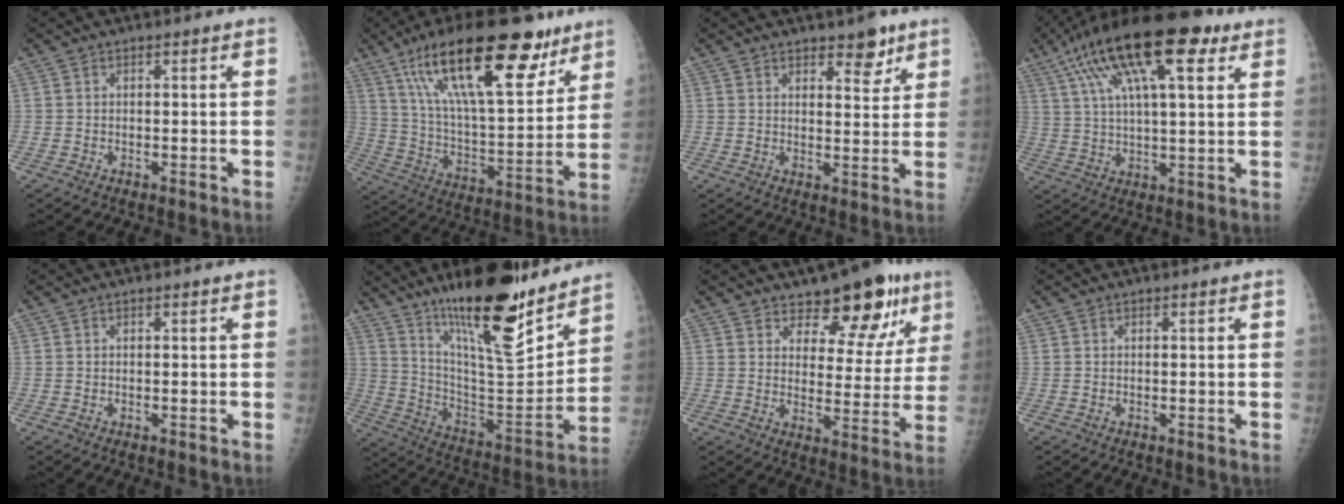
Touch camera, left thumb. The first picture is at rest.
{"total": 26.2, "force": [15.5, 9.1, 19.1], "torque": [-0.283, -0.043, 0.264]}
{"total": 5.2, "force": [3.7, 2.3, 2.9], "torque": [-0.014, -0.025, 0.052]}
{"total": 21.1, "force": [10.3, 7.1, 17.0], "torque": [-0.292, 0.005, 0.170]}
{"total": 0.0}
{"total": 24.4, "force": [17.4, 6.0, 15.9], "torque": [-0.222, -0.101, 0.291]}
{"total": 13.4, "force": [9.0, 6.5, 7.5], "torque": [-0.039, -0.052, 0.128]}
{"total": 0.0}